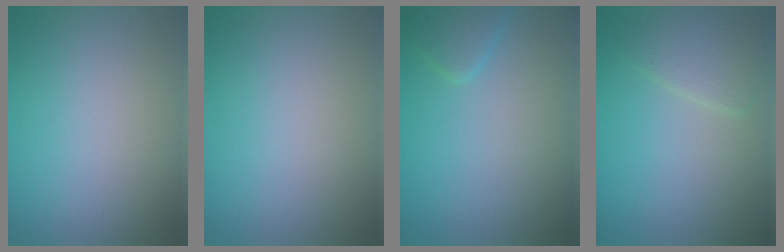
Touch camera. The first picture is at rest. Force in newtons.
{"total": 0.0}
{"total": 1.8, "press": 1.8, "slide": 0.1}
{"total": 2.4, "press": 2.4, "slide": 0.0}